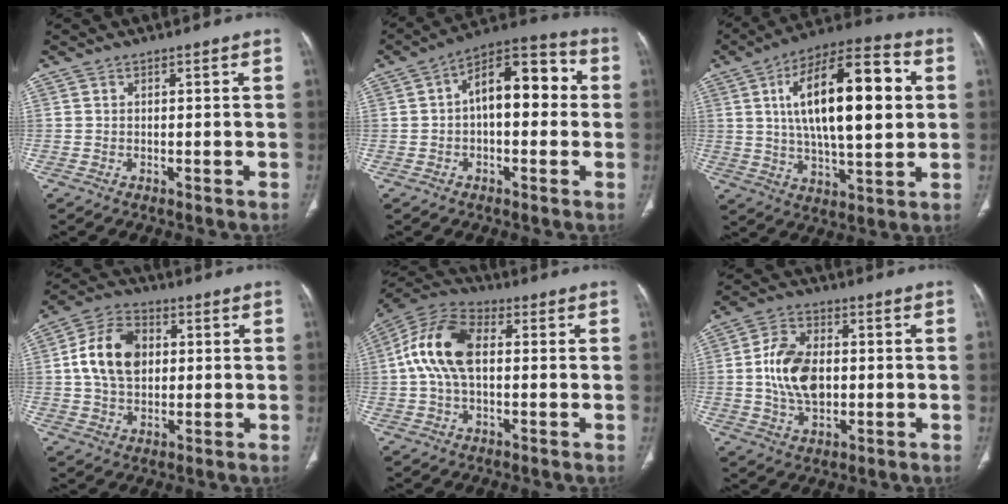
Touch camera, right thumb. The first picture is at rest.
{"total": 13.7, "force": [0.9, 7.3, 11.6], "torque": [-0.141, 0.044, 0.002]}
{"total": 23.2, "force": [4.3, 9.0, 20.9], "torque": [-0.325, 0.008, 0.063]}
{"total": 12.1, "force": [1.6, 8.5, 8.5], "torque": [-0.142, 0.011, 0.025]}
{"total": 13.1, "force": [1.2, 7.6, 10.7], "torque": [-0.219, 0.030, 0.014]}
{"total": 11.4, "force": [0.0, 7.3, 8.9], "torque": [-0.154, 0.006, 0.001]}